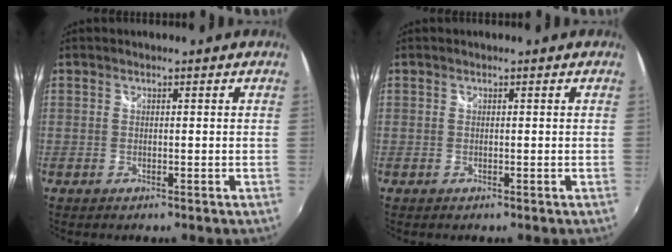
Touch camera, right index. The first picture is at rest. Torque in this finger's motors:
{"motor_torque": [0.05, 0.05, 0.00, 0.00]}